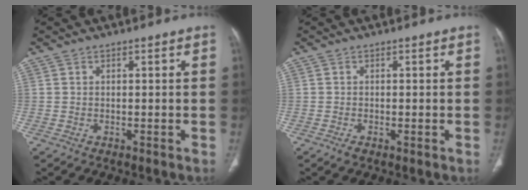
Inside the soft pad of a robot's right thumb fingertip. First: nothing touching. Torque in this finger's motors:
{"motor_torque": [0.11, -0.05, 0.06, -0.33, 0.02]}